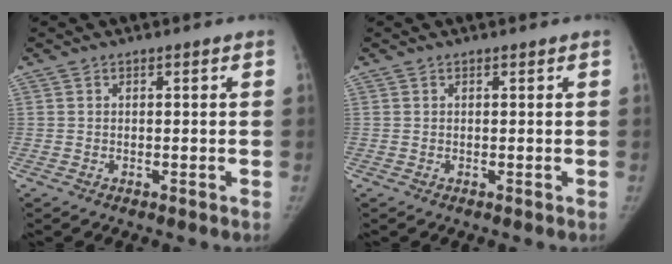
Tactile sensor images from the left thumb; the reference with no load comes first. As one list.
[{"total": 0.0}]